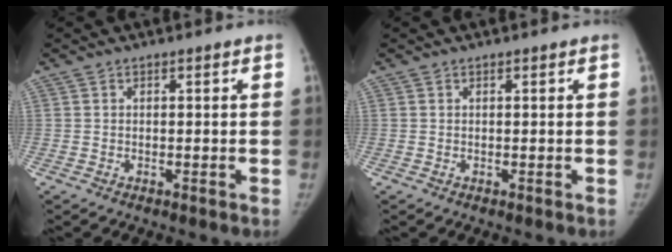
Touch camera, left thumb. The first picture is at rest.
{"total": 0.0}